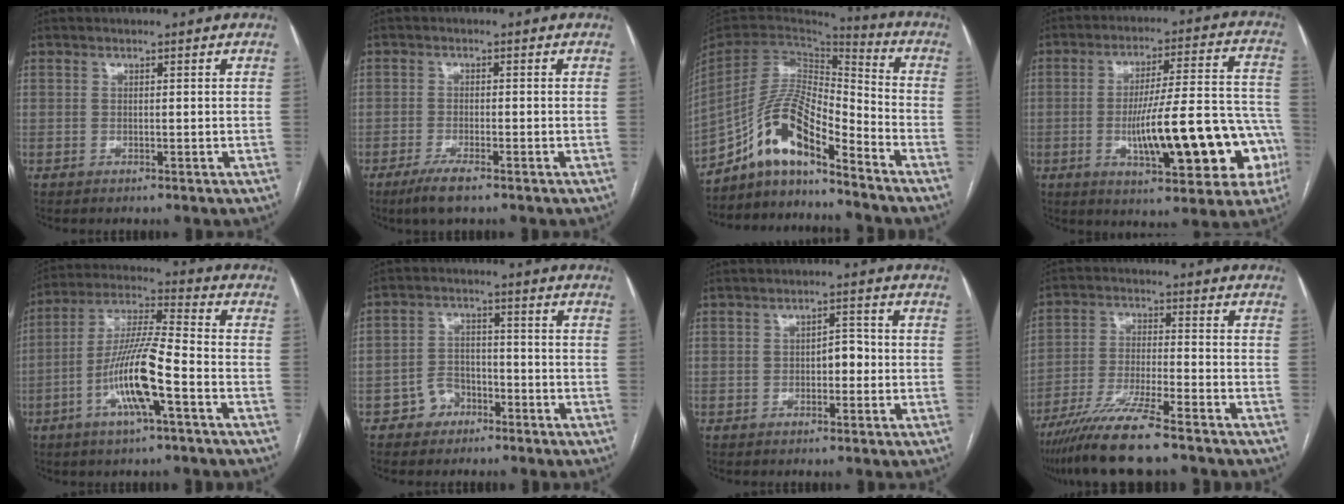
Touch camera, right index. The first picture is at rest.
{"total": 4.0, "force": [-2.8, 0.7, 2.8], "torque": [-0.060, -0.007, -0.050]}
{"total": 13.3, "force": [-9.8, 2.7, 8.5], "torque": [-0.164, 0.023, -0.176]}
{"total": 20.0, "force": [-5.7, 4.4, 18.7], "torque": [-0.216, 0.034, -0.066]}
{"total": 12.9, "force": [-4.6, 1.1, 12.0], "torque": [-0.237, 0.003, -0.088]}
{"total": 4.6, "force": [-2.7, 3.6, 1.0], "torque": [-0.013, 0.018, -0.044]}
{"total": 3.1, "force": [-0.5, 1.7, 2.6], "torque": [-0.037, 0.015, -0.007]}
{"total": 11.6, "force": [-9.1, 0.2, 7.3], "torque": [-0.132, -0.033, -0.161]}